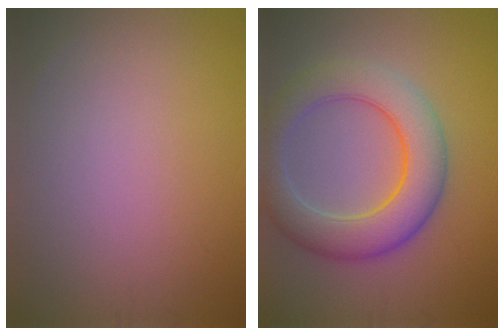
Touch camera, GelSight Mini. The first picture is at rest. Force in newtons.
{"total": 7.4, "press": 7.4, "slide": 0.3}